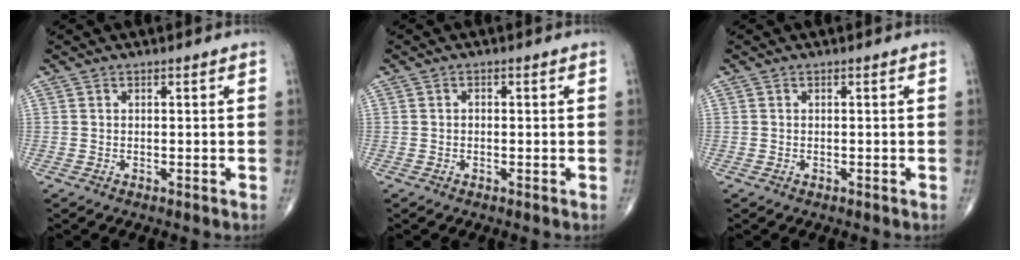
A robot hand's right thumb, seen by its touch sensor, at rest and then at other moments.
{"total": 0.7, "force": [0.0, 0.5, 0.5], "torque": [-0.007, 0.001, -0.002]}
{"total": 0.0}